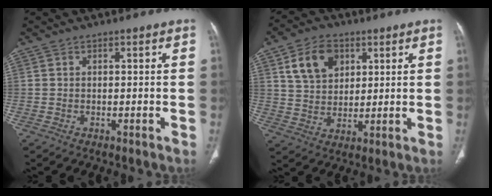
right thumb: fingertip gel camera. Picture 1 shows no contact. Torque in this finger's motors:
{"motor_torque": [0.92, 1.27, 0.57, 0.38, 0.07]}